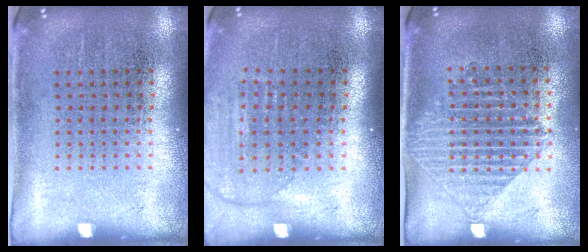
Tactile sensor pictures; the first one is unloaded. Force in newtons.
{"total": 1.3, "press": 1.2, "slide": 0.6}
{"total": 1.2, "press": 1.1, "slide": 0.6}